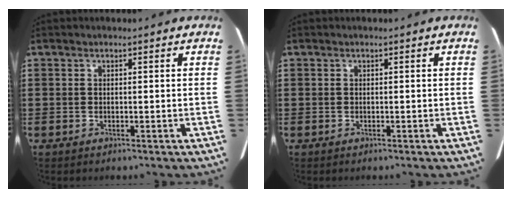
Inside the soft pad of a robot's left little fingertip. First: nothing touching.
{"total": 0.0}